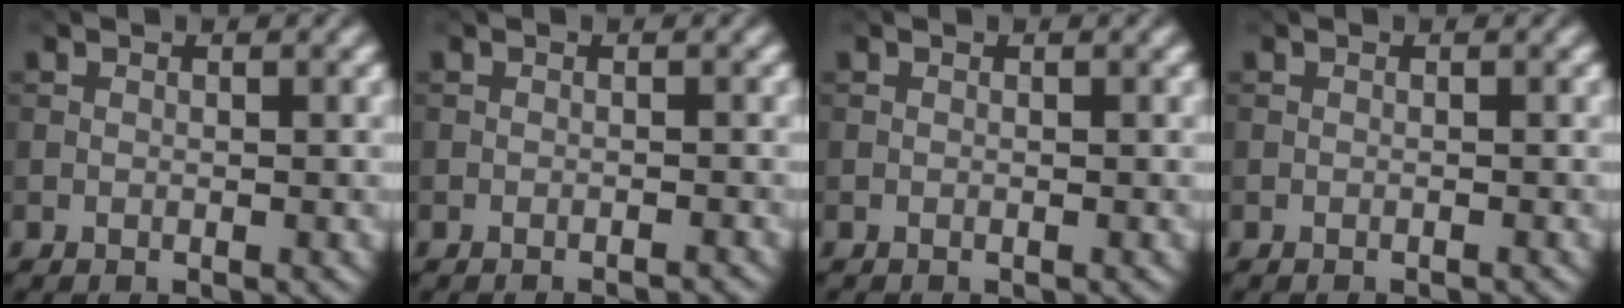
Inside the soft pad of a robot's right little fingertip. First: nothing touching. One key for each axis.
{"total": 1.2, "fx": -1.1, "fy": 0.2, "fz": 0.5, "tx": 0.001, "ty": 0.003, "tz": -0.018}
{"total": 0.0}
{"total": 0.8, "fx": -0.7, "fy": 0.1, "fz": 0.2, "tx": 0.003, "ty": 0.000, "tz": -0.012}